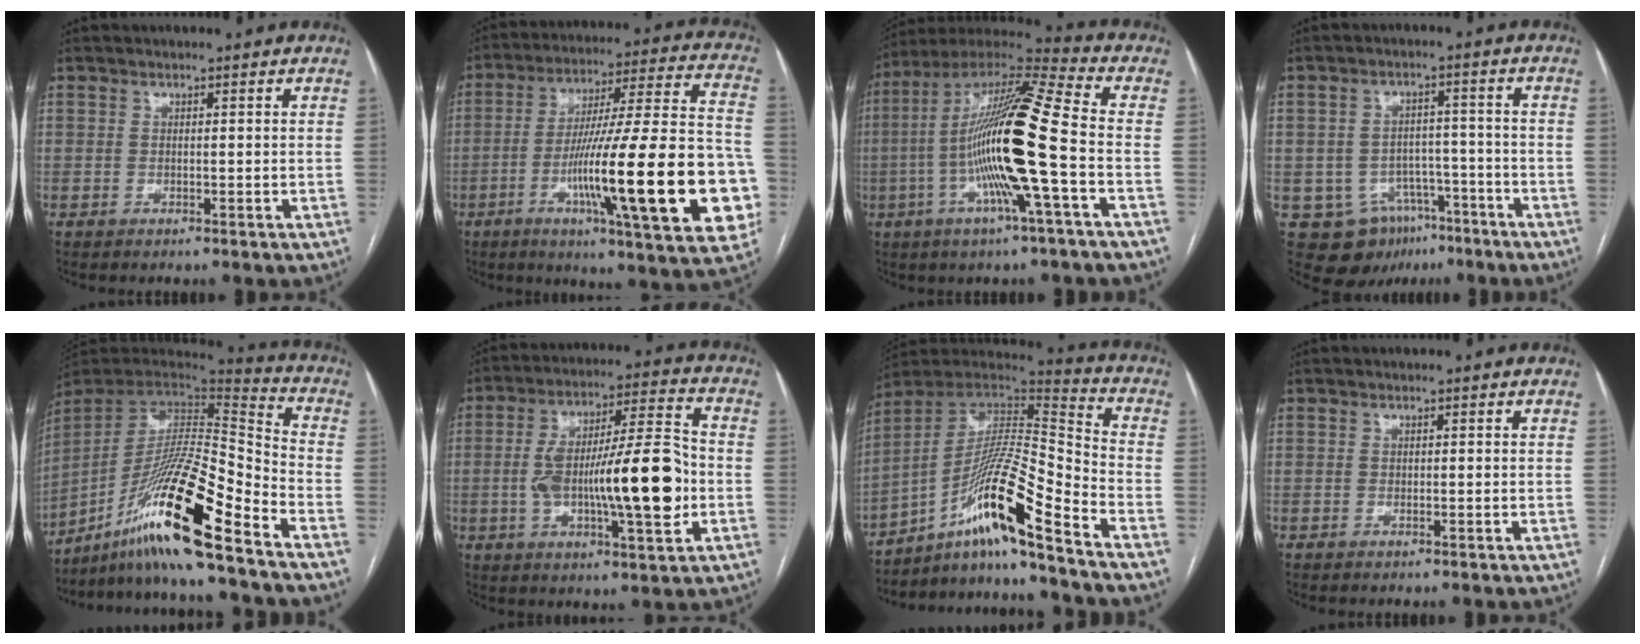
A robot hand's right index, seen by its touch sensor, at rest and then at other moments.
{"total": 28.6, "force": [-7.6, 2.7, 27.5], "torque": [-0.367, -0.007, -0.120]}
{"total": 19.6, "force": [-3.4, 0.3, 19.2], "torque": [-0.369, 0.001, -0.076]}
{"total": 10.4, "force": [-5.6, 8.0, 3.6], "torque": [-0.053, 0.020, -0.074]}
{"total": 21.0, "force": [-13.9, 0.1, 15.7], "torque": [-0.310, -0.013, -0.259]}
{"total": 18.2, "force": [-2.6, 3.2, 17.8], "torque": [-0.306, 0.013, -0.037]}
{"total": 16.9, "force": [-10.8, -0.3, 13.1], "torque": [-0.245, 0.009, -0.189]}
{"total": 0.0}